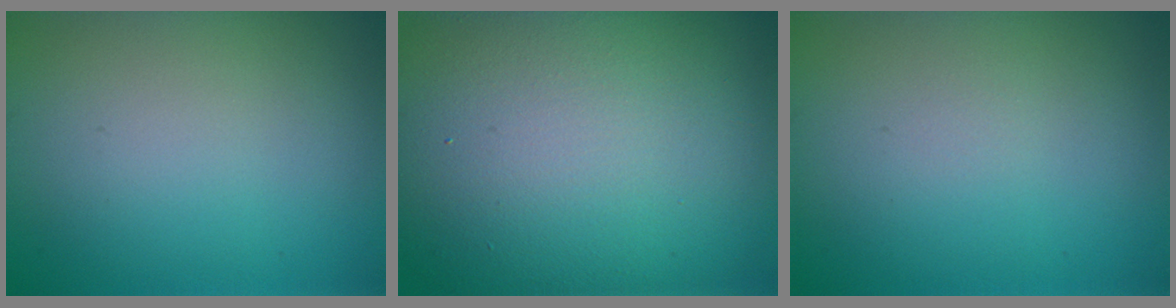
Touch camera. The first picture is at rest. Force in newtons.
{"total": 18.5, "press": 18.5, "slide": 0.7}
{"total": 0.0}